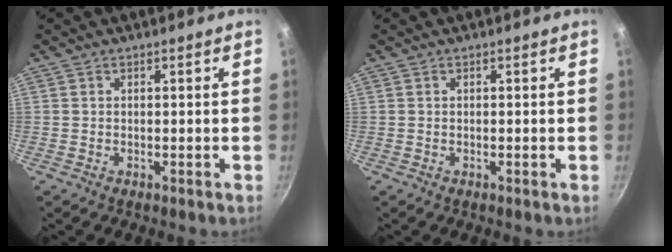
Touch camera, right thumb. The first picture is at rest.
{"total": 0.0}